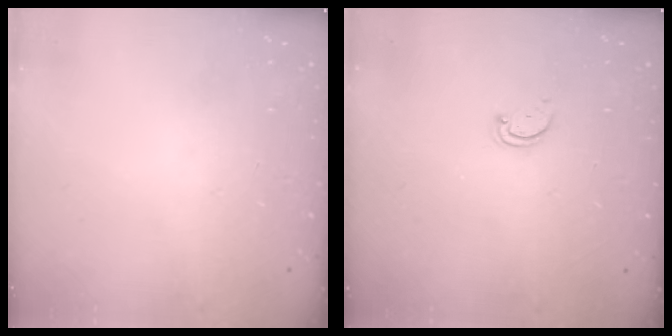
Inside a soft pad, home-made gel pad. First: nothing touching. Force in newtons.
{"total": 2.8, "press": 2.7, "slide": 0.3}